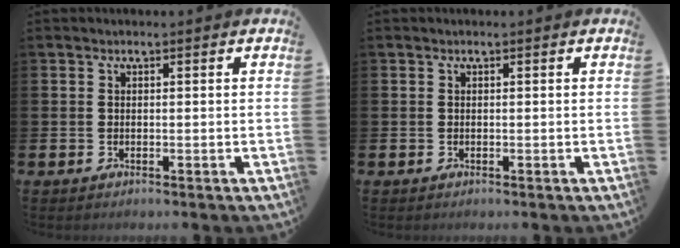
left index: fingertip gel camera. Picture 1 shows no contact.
{"total": 0.0}